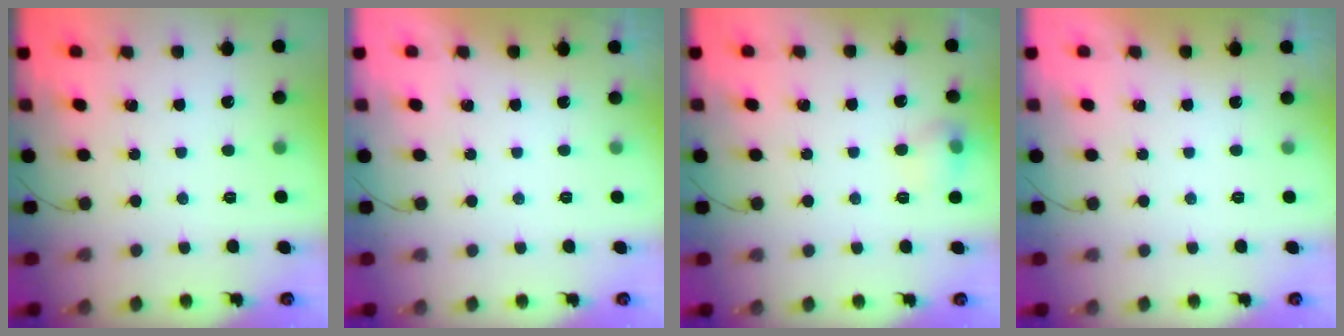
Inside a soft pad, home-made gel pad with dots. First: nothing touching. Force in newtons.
{"total": 0.0}
{"total": 7.6, "press": 7.5, "slide": 1.4}
{"total": 0.0}